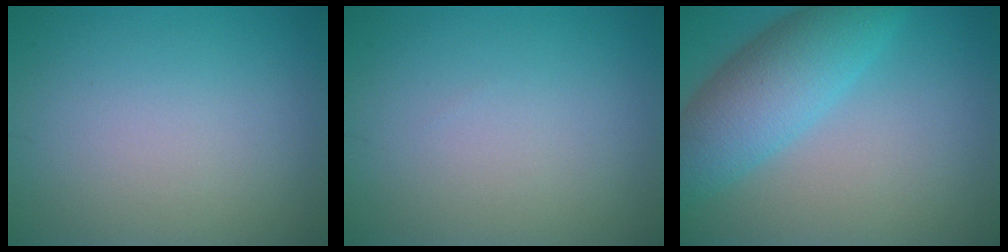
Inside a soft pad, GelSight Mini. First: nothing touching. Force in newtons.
{"total": 0.0}
{"total": 7.0, "press": 7.0, "slide": 0.3}